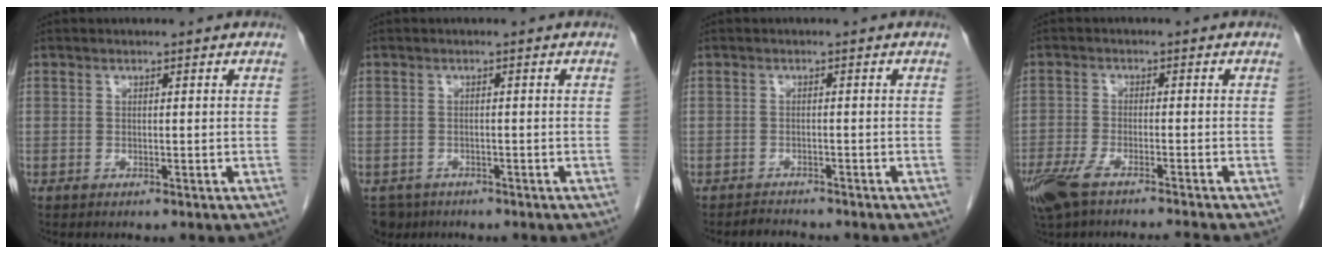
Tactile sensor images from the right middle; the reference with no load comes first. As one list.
[{"total": 3.9, "force": [-2.9, 2.6, 0.3], "torque": [-0.001, 0.000, -0.045]}, {"total": 1.8, "force": [-1.8, 0.2, -0.2], "torque": [-0.001, -0.010, -0.027]}, {"total": 9.0, "force": [-7.4, 0.7, 5.2], "torque": [-0.095, -0.015, -0.127]}]